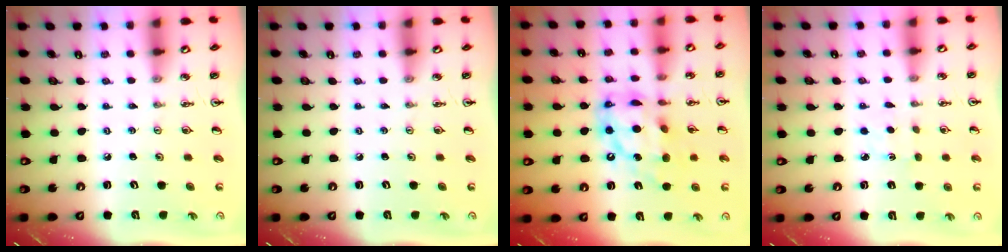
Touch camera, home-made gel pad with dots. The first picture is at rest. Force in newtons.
{"total": 0.0}
{"total": 15.4, "press": 15.3, "slide": 1.8}
{"total": 2.8, "press": 2.8, "slide": 0.4}